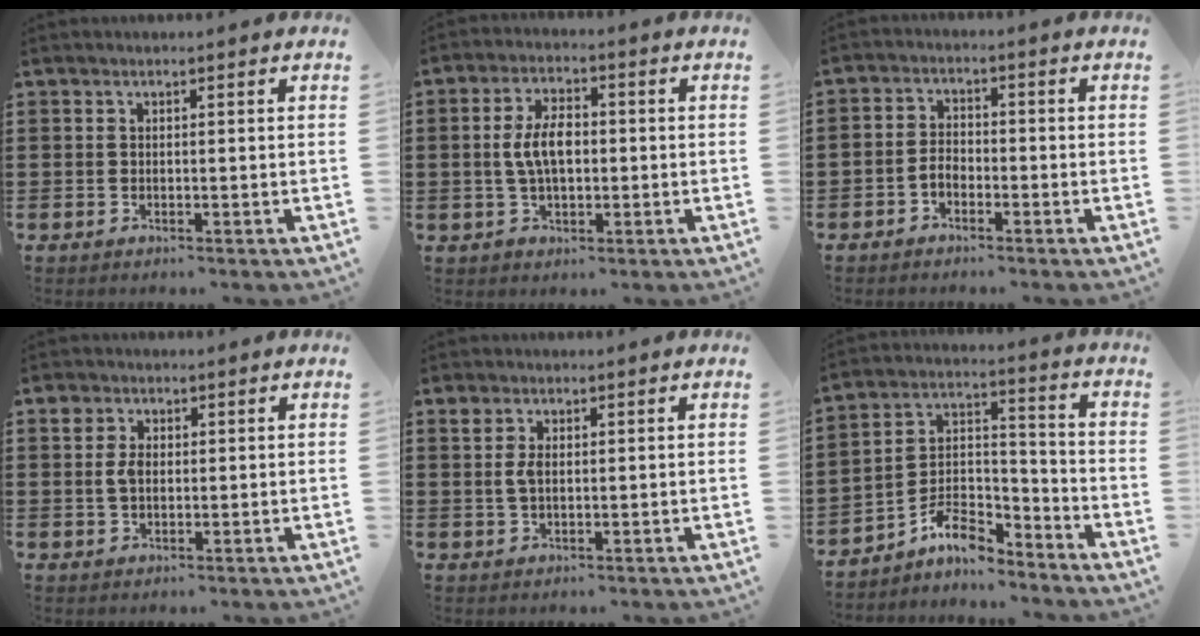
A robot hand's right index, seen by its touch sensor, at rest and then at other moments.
{"total": 6.5, "force": [0.0, 3.5, 5.4], "torque": [-0.119, 0.007, -0.005]}
{"total": 2.7, "force": [-1.7, 1.6, 1.4], "torque": [-0.036, 0.005, -0.037]}
{"total": 3.1, "force": [0.6, 2.2, 2.1], "torque": [-0.049, 0.012, 0.009]}
{"total": 2.6, "force": [0.6, 1.5, 2.0], "torque": [-0.045, 0.009, 0.009]}
{"total": 7.9, "force": [-6.8, 2.7, 3.0], "torque": [-0.067, 0.010, -0.133]}